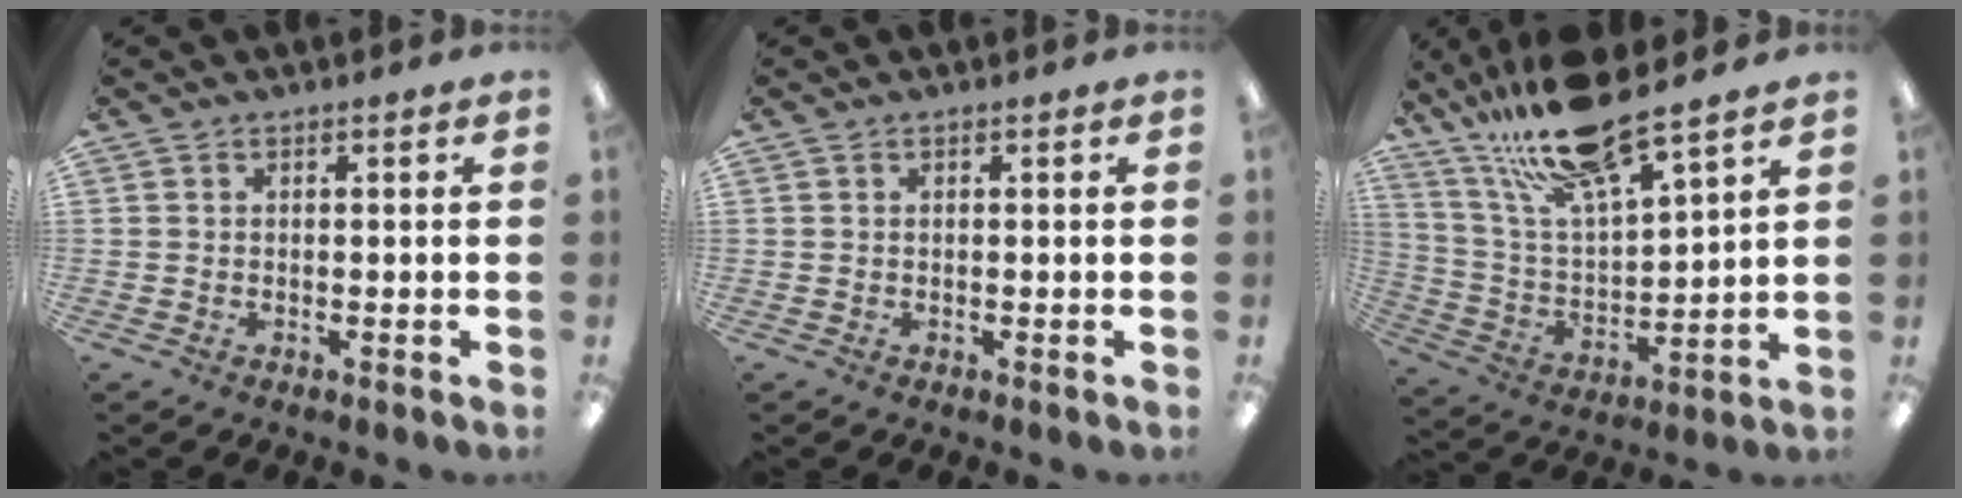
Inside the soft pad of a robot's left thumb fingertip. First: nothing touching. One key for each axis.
{"total": 0.0}
{"total": 17.8, "fx": 14.8, "fy": 3.3, "fz": 9.3, "tx": -0.194, "ty": -0.079, "tz": 0.260}